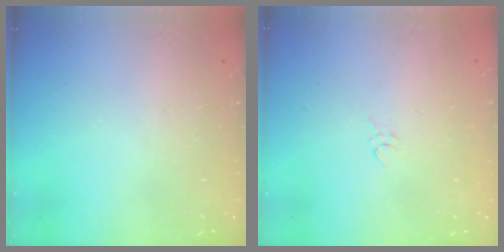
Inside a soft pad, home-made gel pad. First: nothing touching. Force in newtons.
{"total": 2.2, "press": 2.1, "slide": 0.4}